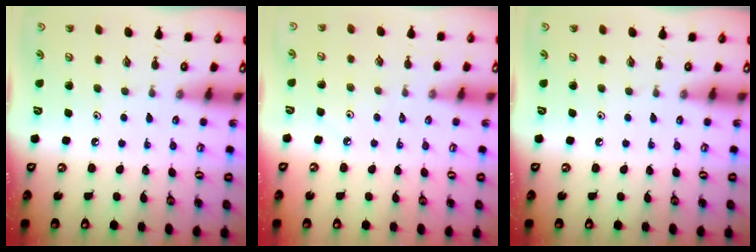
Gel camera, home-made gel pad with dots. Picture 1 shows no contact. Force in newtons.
{"total": 1.9, "press": 1.9, "slide": 0.4}
{"total": 0.0}